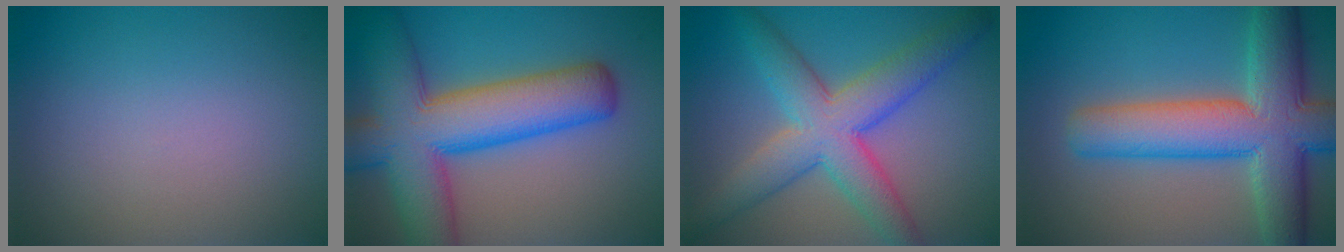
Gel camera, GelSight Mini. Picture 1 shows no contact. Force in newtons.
{"total": 11.8, "press": 11.8, "slide": 0.6}
{"total": 7.7, "press": 7.7, "slide": 0.2}
{"total": 10.5, "press": 10.5, "slide": 0.6}